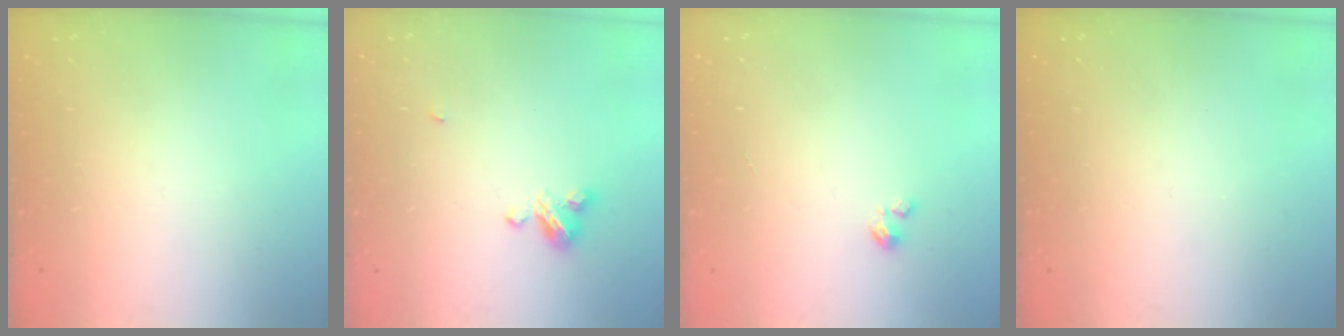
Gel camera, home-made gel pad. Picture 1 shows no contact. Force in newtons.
{"total": 5.1, "press": 5.0, "slide": 0.5}
{"total": 1.5, "press": 1.5, "slide": 0.1}
{"total": 0.0}